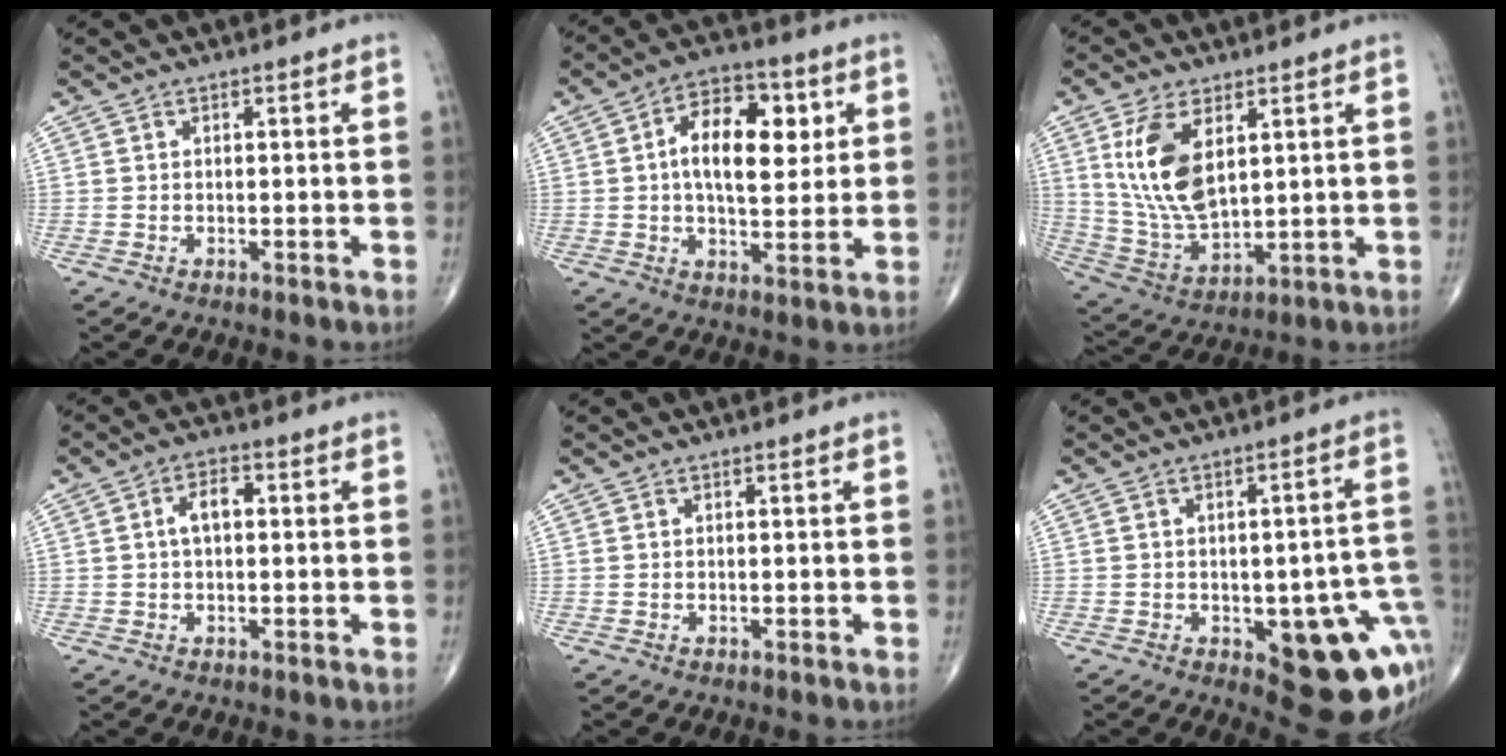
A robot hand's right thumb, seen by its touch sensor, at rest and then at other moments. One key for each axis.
{"total": 13.8, "fx": 2.8, "fy": 7.6, "fz": 11.1, "tx": -0.147, "ty": 0.002, "tz": 0.040}
{"total": 14.0, "fx": 4.5, "fy": 7.2, "fz": 11.2, "tx": -0.219, "ty": -0.021, "tz": 0.102}
{"total": 4.0, "fx": 0.4, "fy": 2.2, "fz": 3.4, "tx": -0.061, "ty": 0.013, "tz": 0.003}
{"total": 0.0}
{"total": 16.5, "fx": -4.4, "fy": 6.7, "fz": 14.4, "tx": -0.121, "ty": 0.021, "tz": -0.031}